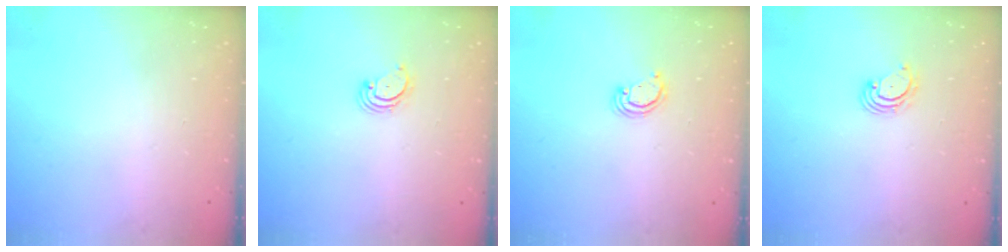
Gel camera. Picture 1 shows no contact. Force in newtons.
{"total": 2.7, "press": 2.7, "slide": 0.3}
{"total": 2.0, "press": 2.0, "slide": 0.2}
{"total": 3.8, "press": 3.8, "slide": 0.5}